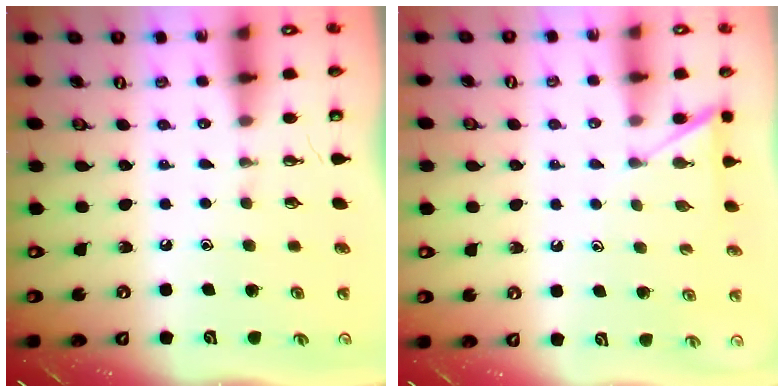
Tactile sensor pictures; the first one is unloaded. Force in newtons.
{"total": 4.9, "press": 4.9, "slide": 0.5}